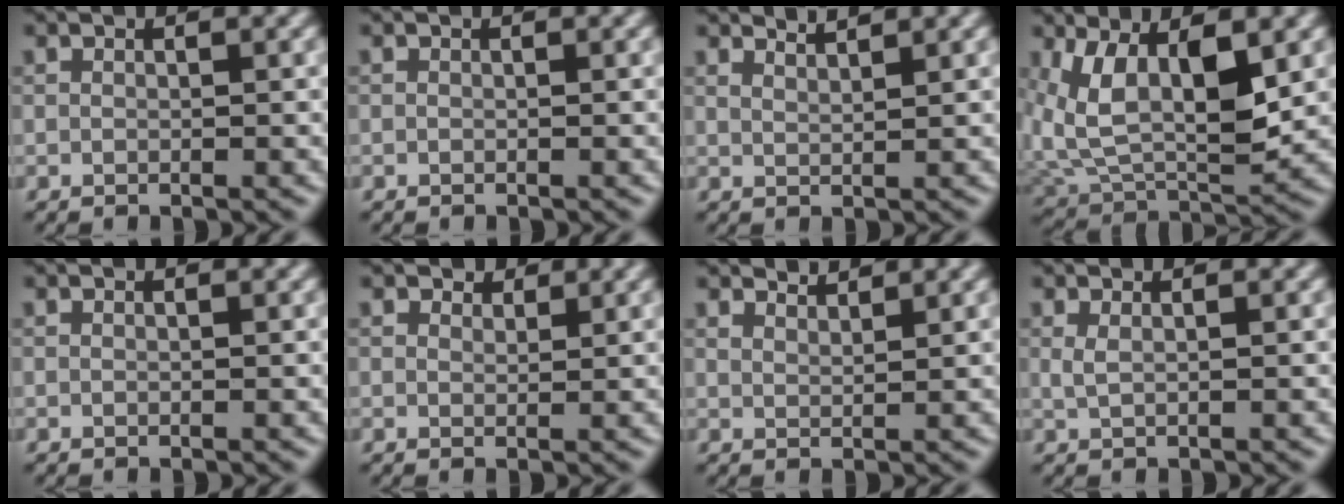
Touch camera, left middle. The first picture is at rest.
{"total": 0.5, "force": [-0.3, -0.2, -0.4], "torque": [0.000, -0.005, -0.002]}
{"total": 1.8, "force": [1.7, 0.1, 0.3], "torque": [0.000, 0.004, 0.020]}
{"total": 7.8, "force": [2.2, 4.2, 6.3], "torque": [-0.141, -0.011, 0.047]}
{"total": 0.0}
{"total": 1.4, "force": [1.3, 0.4, -0.1], "torque": [-0.011, -0.003, 0.017]}
{"total": 2.1, "force": [2.1, 0.0, 0.1], "torque": [-0.004, 0.001, 0.029]}
{"total": 0.9, "force": [0.4, 0.4, 0.7], "torque": [-0.017, -0.006, 0.003]}